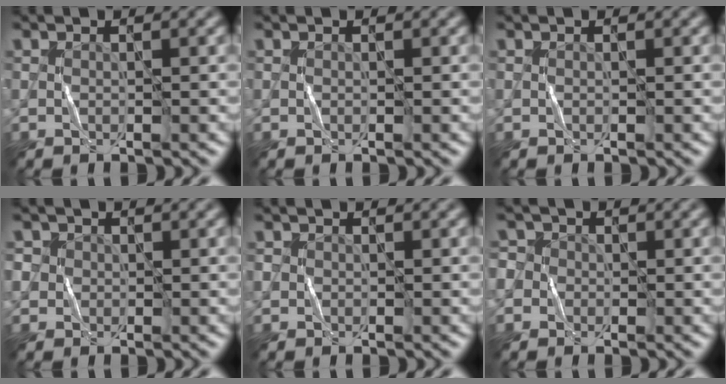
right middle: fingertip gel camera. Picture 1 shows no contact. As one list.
[{"total": 0.0}, {"total": 0.0}, {"total": 2.7, "force": [0.7, 2.5, 0.8], "torque": [-0.004, 0.011, 0.001]}, {"total": 0.7, "force": [-0.1, 0.7, 0.0], "torque": [0.004, -0.002, -0.005]}, {"total": 3.1, "force": [0.2, 3.0, 0.9], "torque": [0.004, 0.022, -0.030]}]